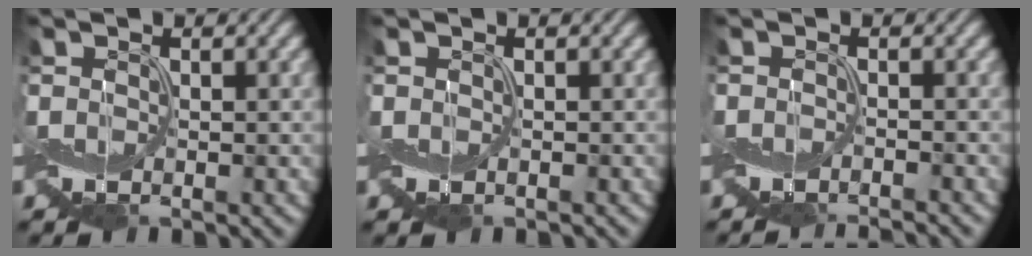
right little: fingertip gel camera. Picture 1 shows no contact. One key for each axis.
{"total": 0.0}
{"total": 2.6, "fx": -2.4, "fy": 0.1, "fz": 0.9, "tx": -0.006, "ty": -0.009, "tz": -0.045}